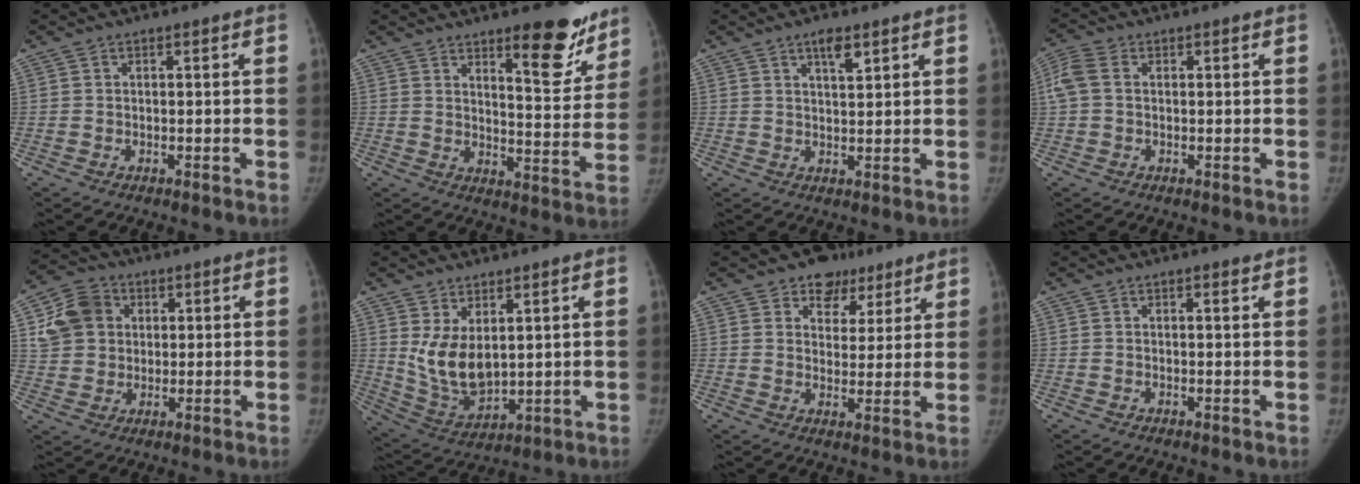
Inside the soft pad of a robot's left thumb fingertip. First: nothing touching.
{"total": 12.9, "force": [9.0, 4.0, 8.4], "torque": [-0.067, -0.068, 0.128]}
{"total": 3.9, "force": [2.5, 1.2, 2.8], "torque": [-0.040, -0.013, 0.044]}
{"total": 4.6, "force": [0.9, 3.1, 3.3], "torque": [-0.096, 0.017, 0.016]}
{"total": 9.4, "force": [2.8, 7.9, 4.2], "torque": [-0.052, 0.001, 0.050]}
{"total": 9.7, "force": [2.8, 5.5, 7.5], "torque": [-0.124, -0.030, 0.075]}
{"total": 7.7, "force": [5.1, 5.5, 1.4], "torque": [0.023, -0.021, 0.075]}
{"total": 0.9, "force": [0.7, 0.1, 0.5], "torque": [-0.007, -0.005, 0.012]}